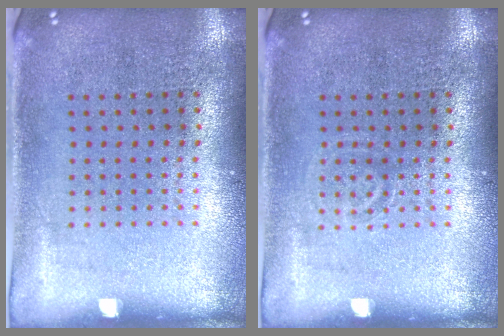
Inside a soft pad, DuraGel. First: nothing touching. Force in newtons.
{"total": 0.8, "press": 0.8, "slide": 0.2}